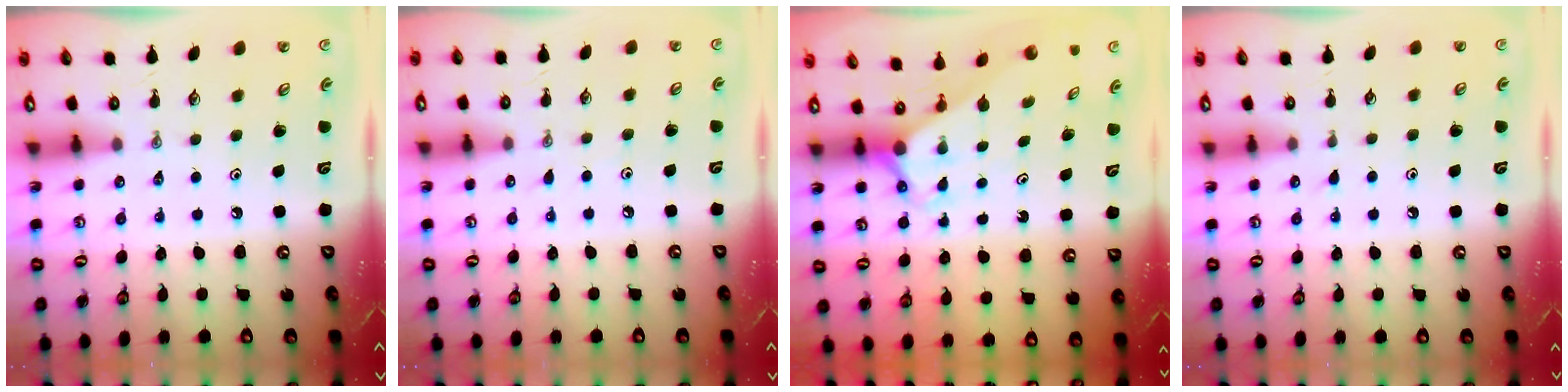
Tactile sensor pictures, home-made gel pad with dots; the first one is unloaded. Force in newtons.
{"total": 3.0, "press": 3.0, "slide": 0.3}
{"total": 2.9, "press": 2.9, "slide": 0.0}
{"total": 4.5, "press": 4.5, "slide": 0.4}